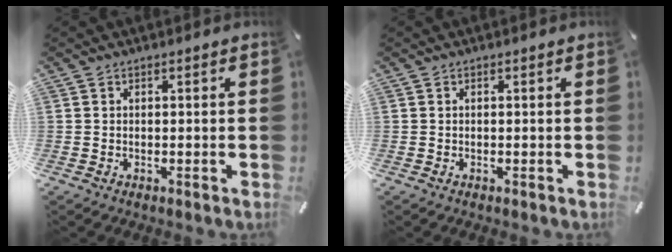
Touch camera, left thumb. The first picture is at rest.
{"total": 0.0}